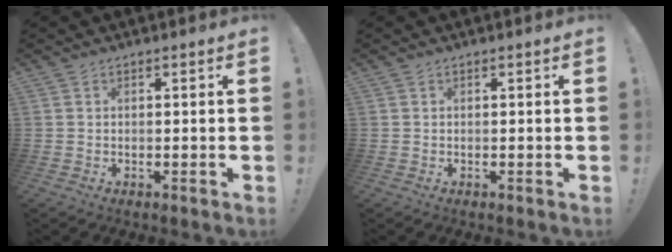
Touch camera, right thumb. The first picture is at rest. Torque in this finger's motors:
{"motor_torque": [0.00, 0.00, 0.00, 0.00, 0.00]}